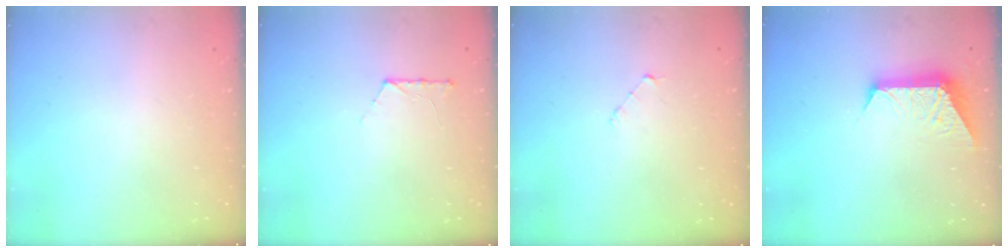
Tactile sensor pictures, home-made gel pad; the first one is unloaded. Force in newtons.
{"total": 6.0, "press": 6.0, "slide": 0.7}
{"total": 3.6, "press": 3.5, "slide": 0.3}
{"total": 10.7, "press": 10.7, "slide": 0.6}